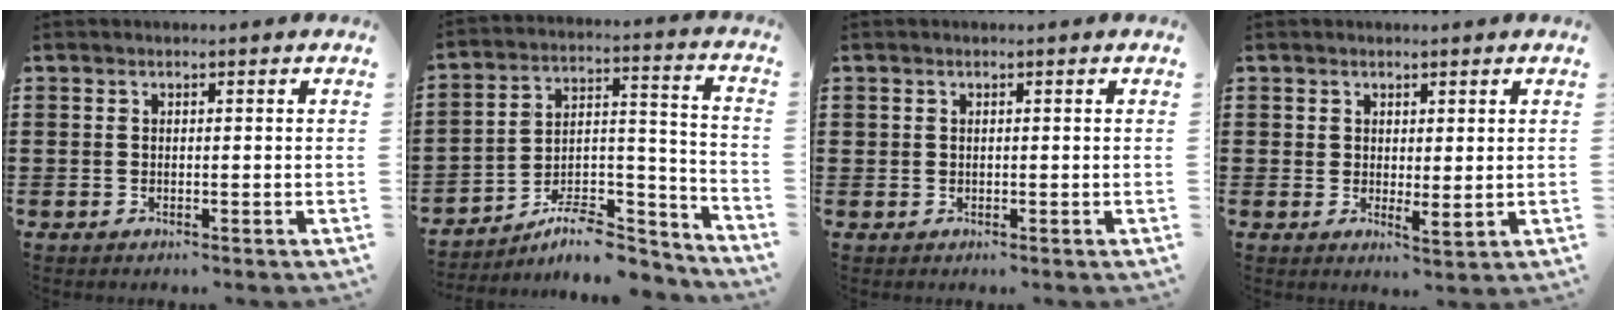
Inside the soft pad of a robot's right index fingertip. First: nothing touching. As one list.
[{"total": 8.5, "force": [-6.9, 2.9, 3.8], "torque": [-0.058, 0.020, -0.130]}, {"total": 0.5, "force": [0.2, 0.5, 0.1], "torque": [-0.004, 0.003, 0.005]}, {"total": 1.6, "force": [1.2, 0.8, 0.8], "torque": [-0.017, 0.002, 0.024]}]